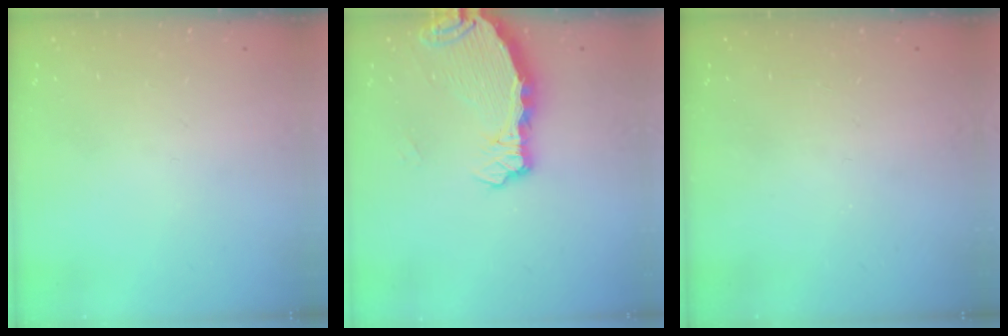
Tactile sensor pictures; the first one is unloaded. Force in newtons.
{"total": 5.5, "press": 5.5, "slide": 0.6}
{"total": 0.0}